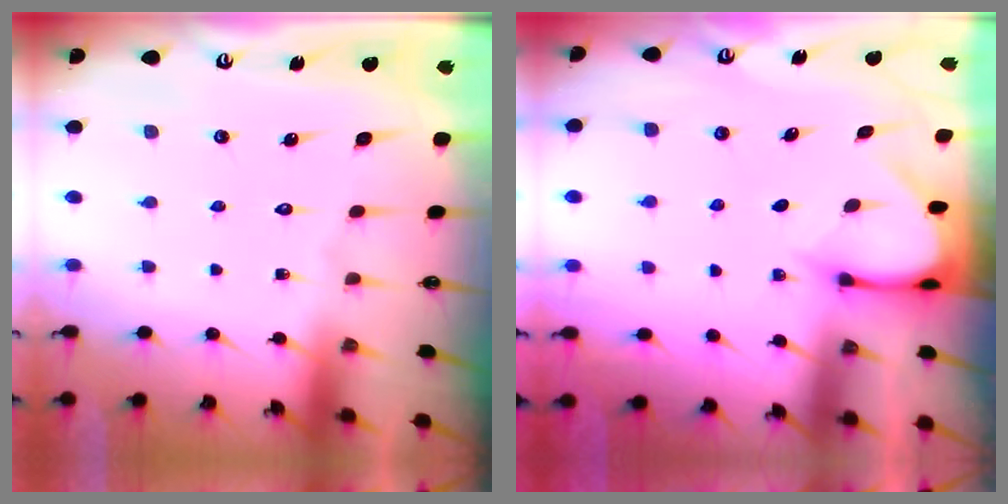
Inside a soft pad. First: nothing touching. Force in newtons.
{"total": 3.0, "press": 3.0, "slide": 0.3}